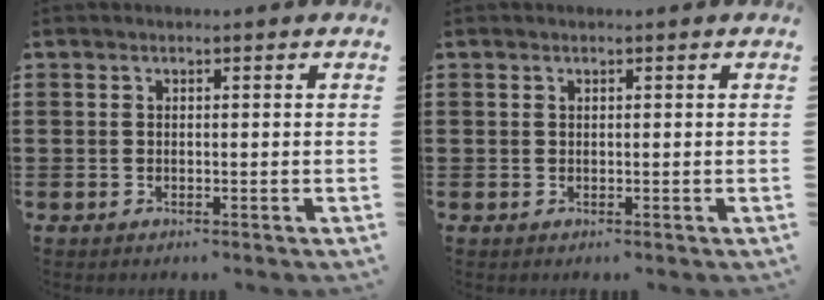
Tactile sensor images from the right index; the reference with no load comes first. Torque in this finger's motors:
{"motor_torque": [-0.94, 1.20, 0.03, -0.01]}